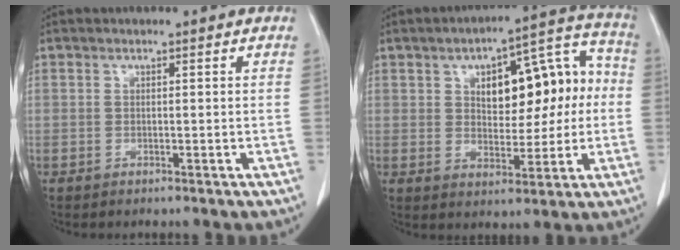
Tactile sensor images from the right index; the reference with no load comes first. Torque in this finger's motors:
{"motor_torque": [0.56, 0.34, 0.24, 0.07]}